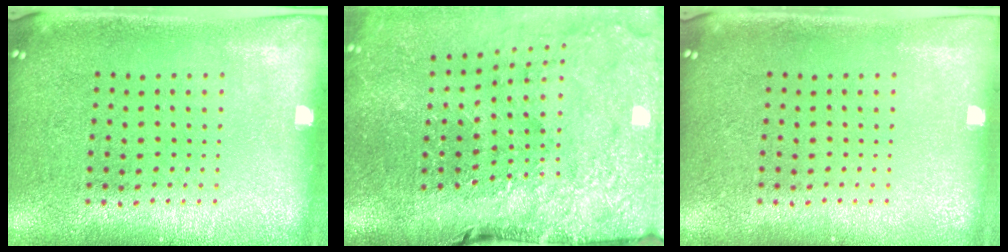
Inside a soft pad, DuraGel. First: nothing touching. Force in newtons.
{"total": 4.5, "press": 3.5, "slide": 2.8}
{"total": 0.0}